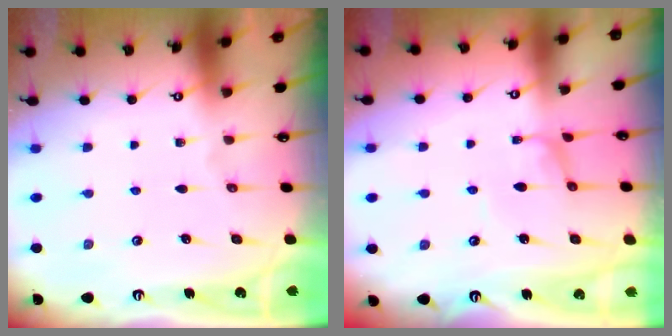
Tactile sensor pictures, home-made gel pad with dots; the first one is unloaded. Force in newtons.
{"total": 0.9, "press": 0.7, "slide": 0.5}